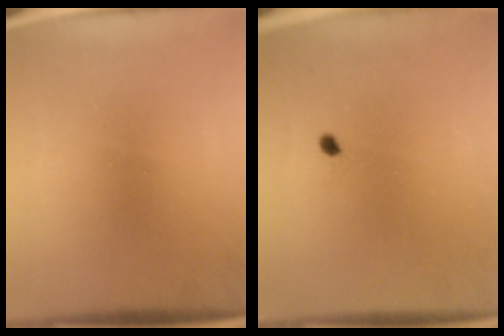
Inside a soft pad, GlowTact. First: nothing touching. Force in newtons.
{"total": 0.8}